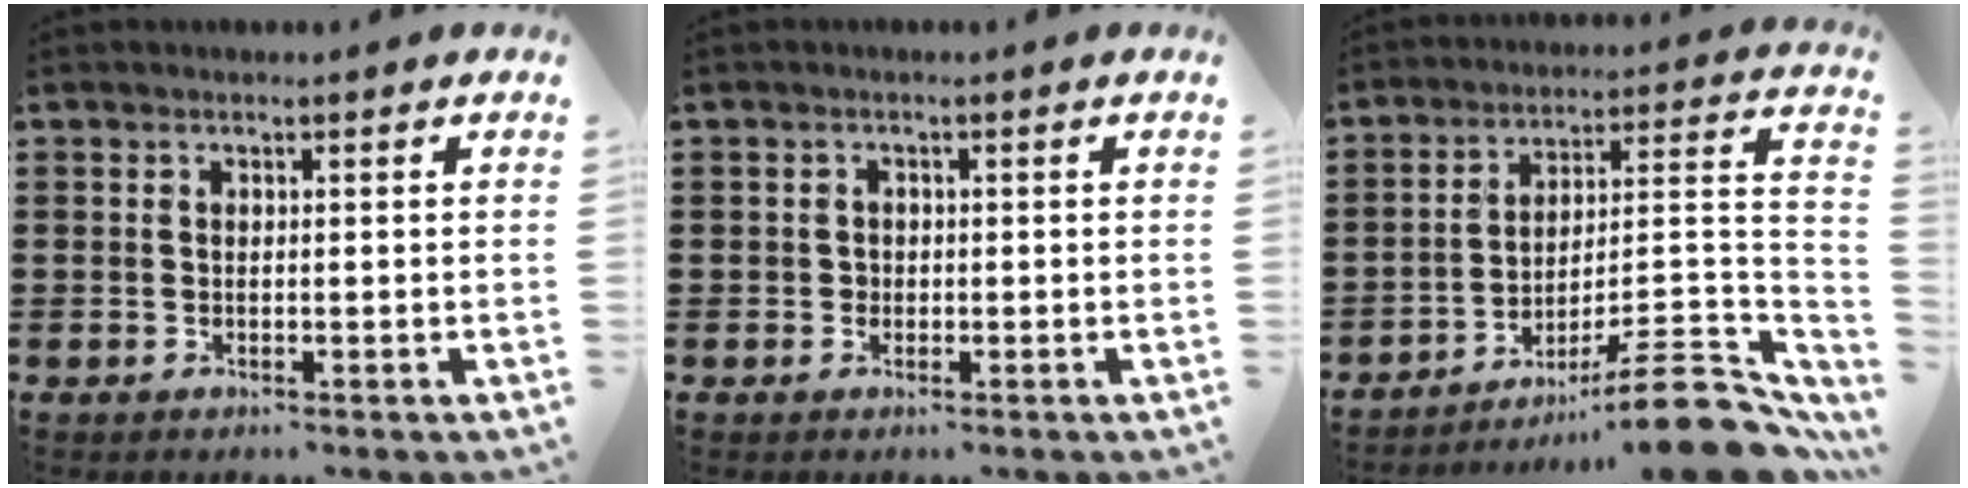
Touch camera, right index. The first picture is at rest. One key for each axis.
{"total": 1.0, "fx": -0.2, "fy": 0.9, "fz": 0.3, "tx": -0.009, "ty": 0.003, "tz": -0.006}
{"total": 10.8, "fx": -7.9, "fy": 1.0, "fz": 7.4, "tx": -0.109, "ty": 0.013, "tz": -0.148}